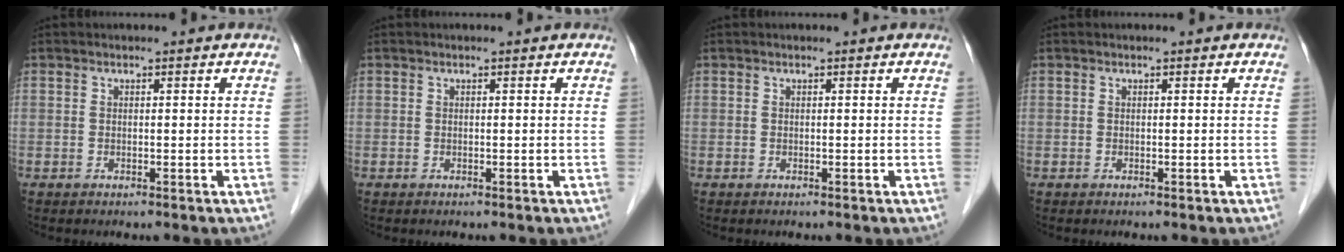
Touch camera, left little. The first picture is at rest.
{"total": 0.0}
{"total": 0.0}
{"total": 0.0}